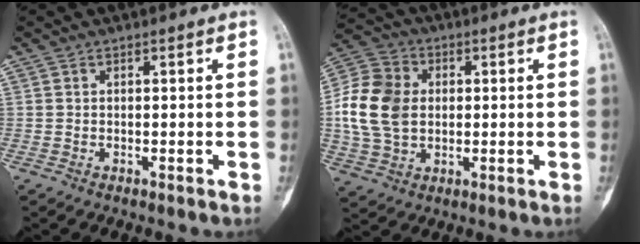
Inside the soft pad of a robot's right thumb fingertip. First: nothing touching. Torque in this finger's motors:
{"motor_torque": [0.91, 0.96, 1.28, -0.06, 0.04]}